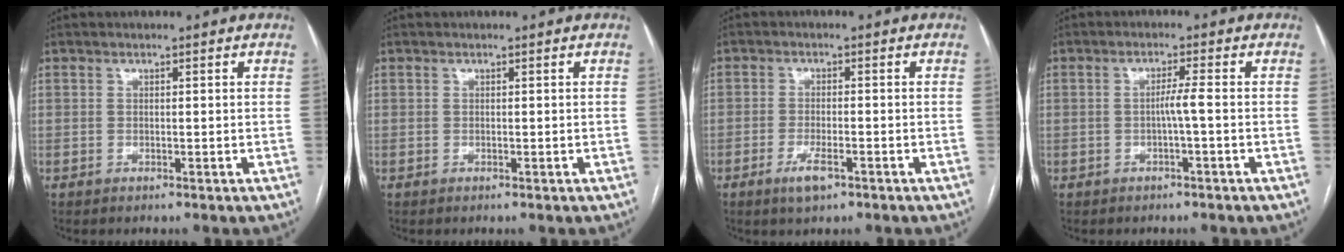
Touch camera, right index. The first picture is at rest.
{"total": 0.0}
{"total": 3.7, "force": [-2.1, 0.9, 2.9], "torque": [-0.058, -0.003, -0.036]}
{"total": 2.2, "force": [-0.6, -0.3, 2.1], "torque": [-0.033, 0.002, -0.009]}